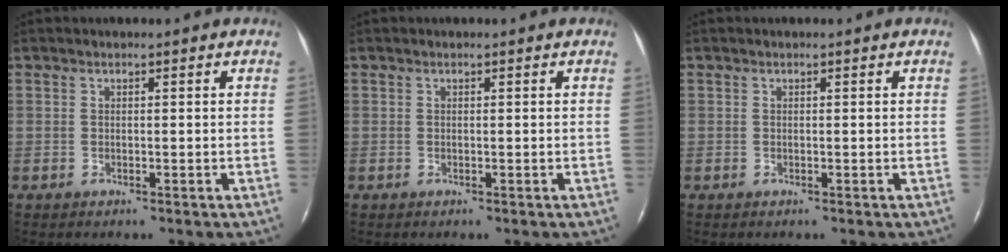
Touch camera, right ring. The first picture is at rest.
{"total": 0.0}
{"total": 0.0}